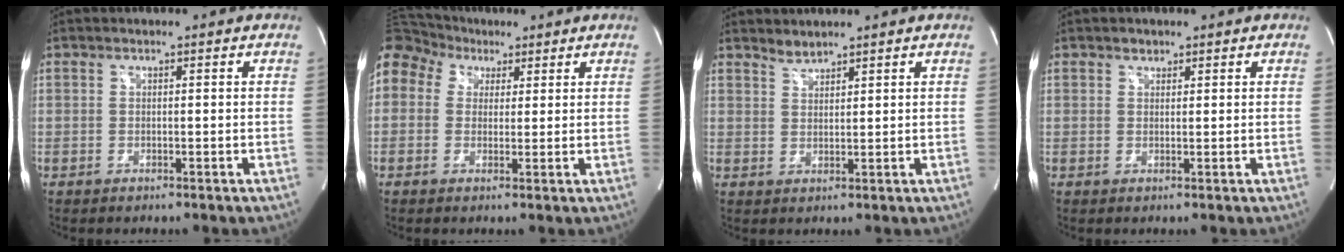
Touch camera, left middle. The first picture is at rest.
{"total": 20.2, "force": [8.9, 16.1, 8.3], "torque": [-0.275, 0.122, 0.174]}
{"total": 1.8, "force": [1.8, 0.2, 0.1], "torque": [-0.001, 0.002, 0.037]}
{"total": 1.1, "force": [0.8, 0.7, 0.2], "torque": [0.003, -0.003, 0.009]}